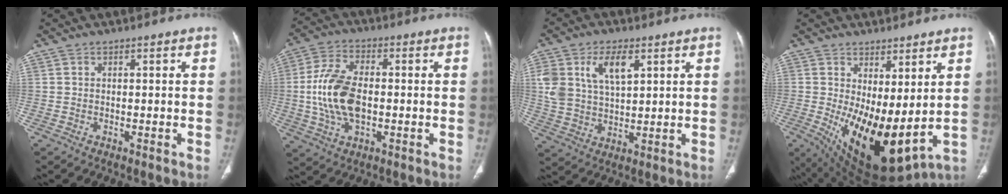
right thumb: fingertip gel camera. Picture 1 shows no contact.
{"total": 13.2, "force": [-0.8, 7.3, 10.9], "torque": [-0.221, 0.009, -0.013]}
{"total": 11.2, "force": [4.6, 6.0, 8.3], "torque": [-0.155, -0.006, 0.095]}
{"total": 16.0, "force": [0.7, 7.0, 14.4], "torque": [-0.240, -0.038, 0.038]}